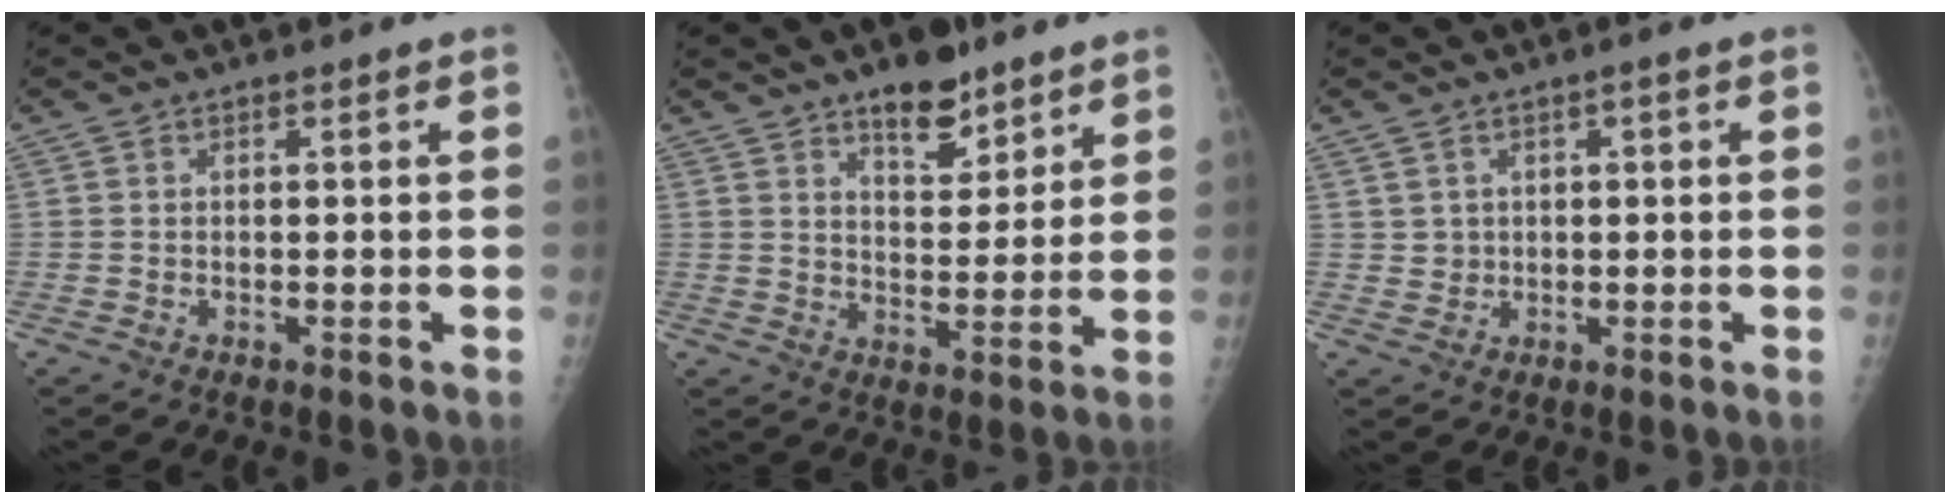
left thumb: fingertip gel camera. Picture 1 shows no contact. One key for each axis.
{"total": 9.5, "fx": 6.6, "fy": 4.5, "fz": 5.1, "tx": -0.047, "ty": -0.041, "tz": 0.105}
{"total": 2.2, "fx": 0.8, "fy": 2.0, "fz": 0.4, "tx": 0.009, "ty": -0.004, "tz": 0.014}